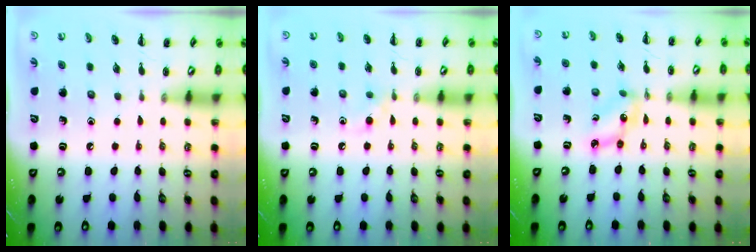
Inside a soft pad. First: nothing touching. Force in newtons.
{"total": 3.9, "press": 3.6, "slide": 1.4}
{"total": 5.2, "press": 5.0, "slide": 1.3}